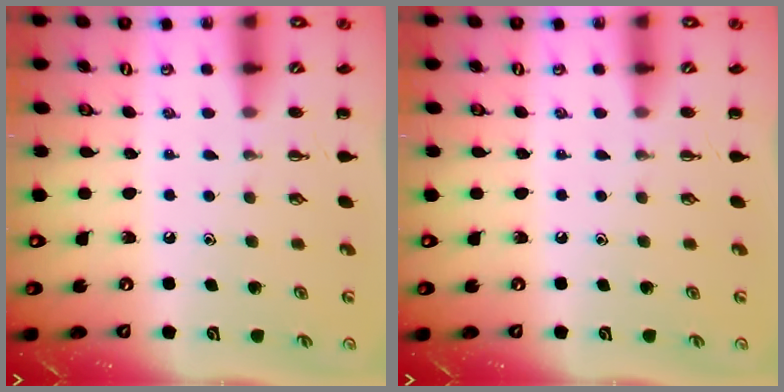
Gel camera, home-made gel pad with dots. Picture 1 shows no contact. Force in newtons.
{"total": 0.0}